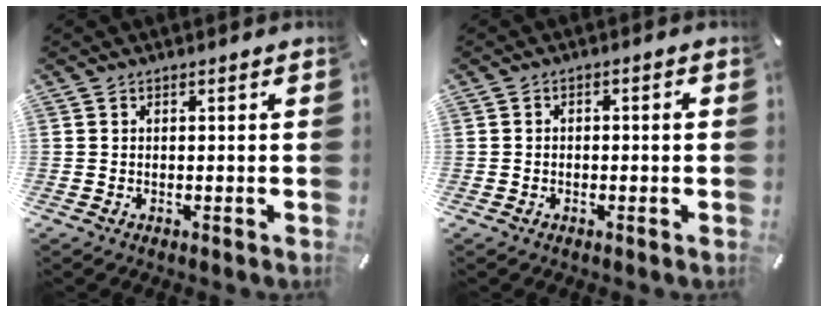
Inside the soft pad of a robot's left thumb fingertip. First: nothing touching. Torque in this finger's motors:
{"motor_torque": [-0.04, -0.26, 0.12, 0.20, -0.07]}